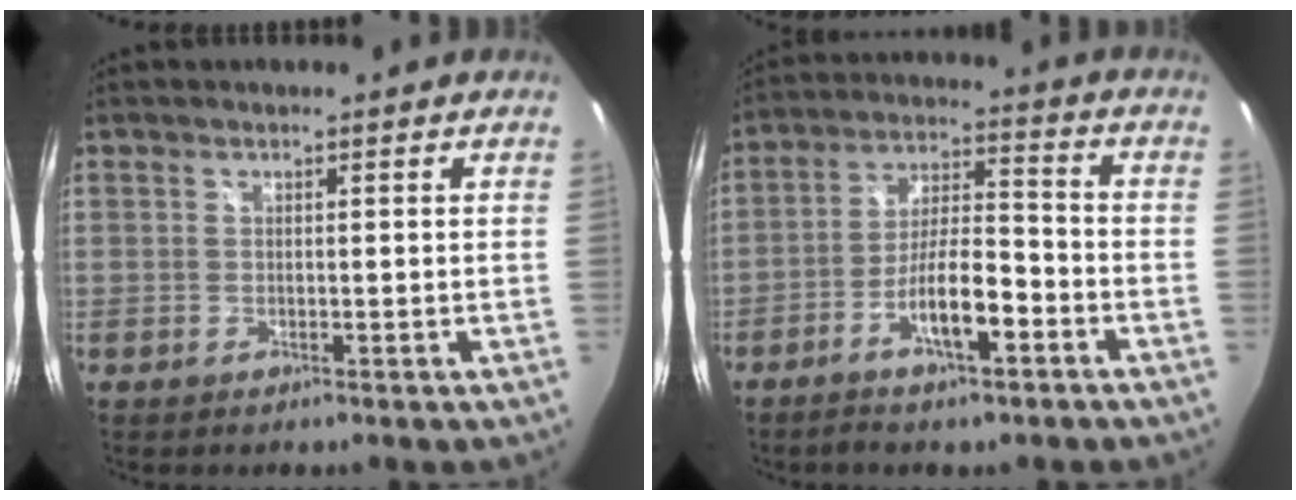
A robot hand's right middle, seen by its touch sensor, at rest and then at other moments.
{"total": 9.4, "force": [-5.1, 2.2, 7.5], "torque": [-0.147, 0.012, -0.086]}